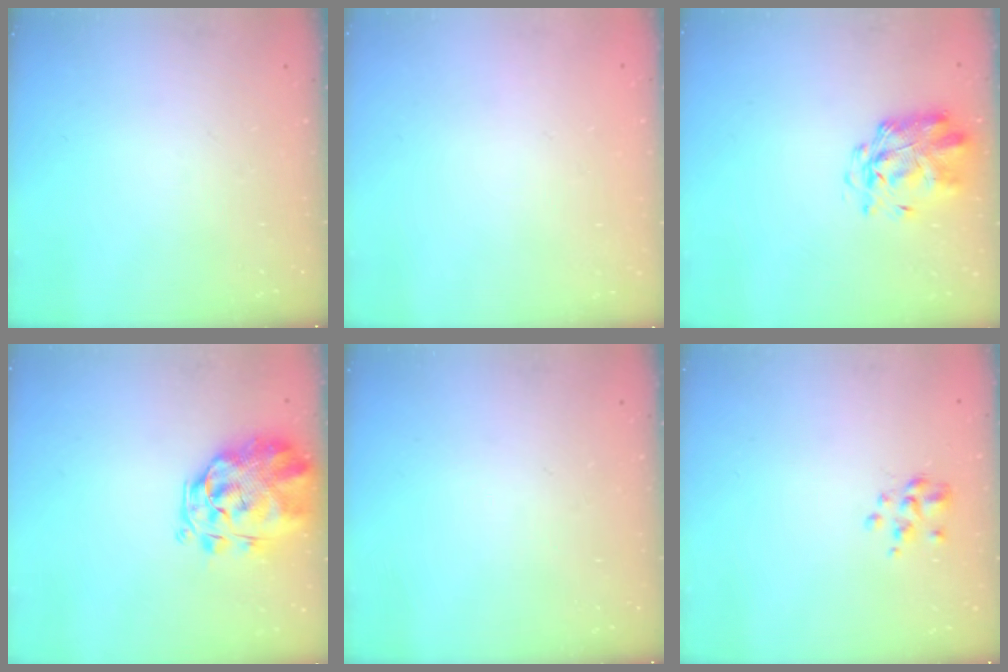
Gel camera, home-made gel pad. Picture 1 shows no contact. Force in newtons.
{"total": 1.8, "press": 1.7, "slide": 0.2}
{"total": 2.7, "press": 2.6, "slide": 0.7}
{"total": 3.4, "press": 3.0, "slide": 1.6}
{"total": 0.0}
{"total": 2.7, "press": 2.6, "slide": 0.6}